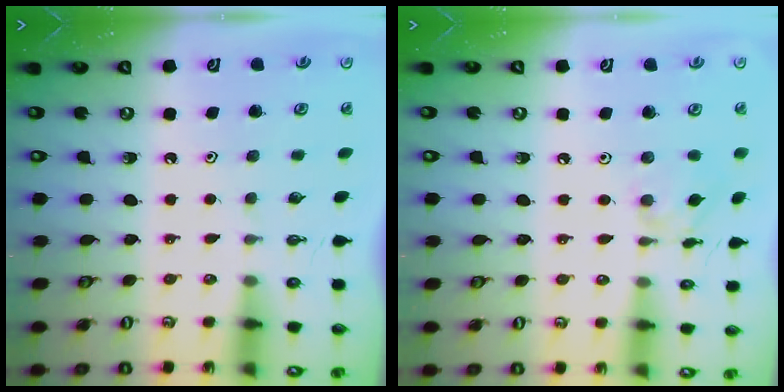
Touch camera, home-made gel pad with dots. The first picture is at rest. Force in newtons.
{"total": 6.8, "press": 6.8, "slide": 0.3}